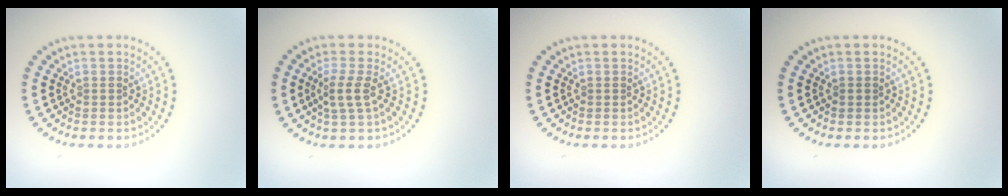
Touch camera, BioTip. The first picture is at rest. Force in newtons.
{"total": 2.0, "press": 1.6, "slide": 1.2}
{"total": 0.0}
{"total": 0.5, "press": 0.5, "slide": 0.1}